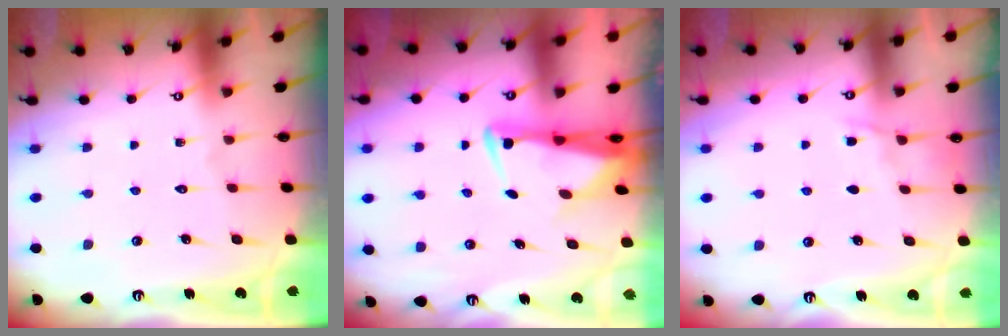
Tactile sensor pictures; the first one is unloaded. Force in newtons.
{"total": 4.3, "press": 4.2, "slide": 1.2}
{"total": 4.3, "press": 4.3, "slide": 0.5}